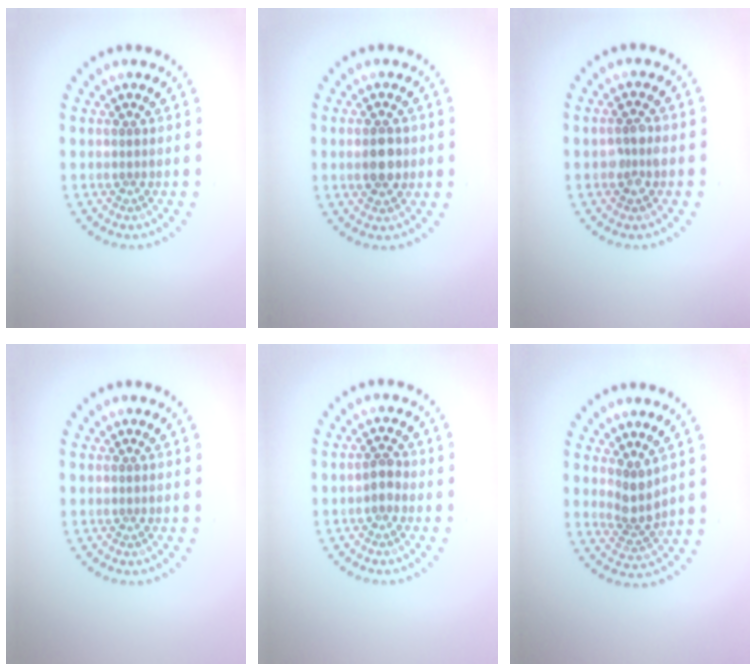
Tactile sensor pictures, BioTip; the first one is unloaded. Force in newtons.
{"total": 3.3, "press": 3.3, "slide": 0.0}
{"total": 2.0, "press": 1.9, "slide": 0.2}
{"total": 0.0}
{"total": 1.3, "press": 1.3, "slide": 0.3}
{"total": 2.3, "press": 1.9, "slide": 1.4}